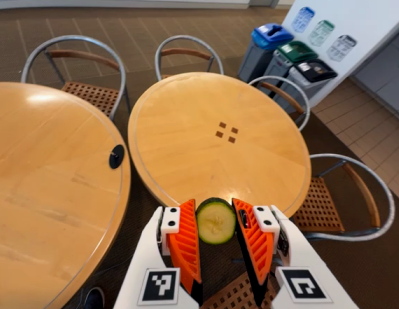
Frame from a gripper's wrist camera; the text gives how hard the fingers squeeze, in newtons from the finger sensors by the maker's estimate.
{"total": 8.4, "left": 8.5, "right": 8.2}